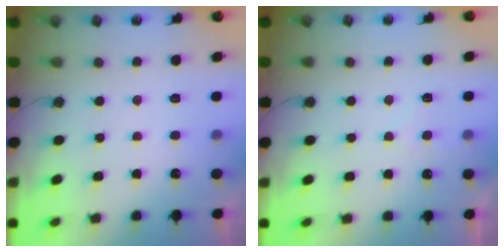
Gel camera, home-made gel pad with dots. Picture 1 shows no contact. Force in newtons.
{"total": 4.4, "press": 4.4, "slide": 0.6}